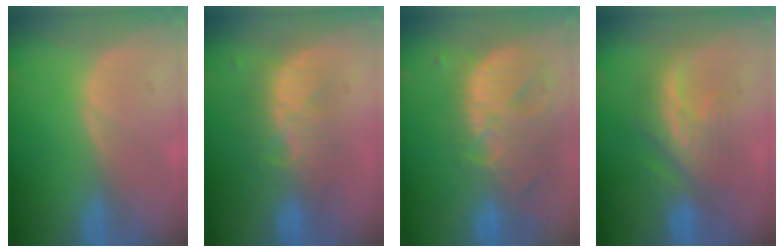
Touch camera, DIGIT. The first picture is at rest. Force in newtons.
{"total": 8.1, "press": 7.4, "slide": 3.5}
{"total": 13.8, "press": 11.7, "slide": 7.3}
{"total": 8.3, "press": 7.5, "slide": 3.5}